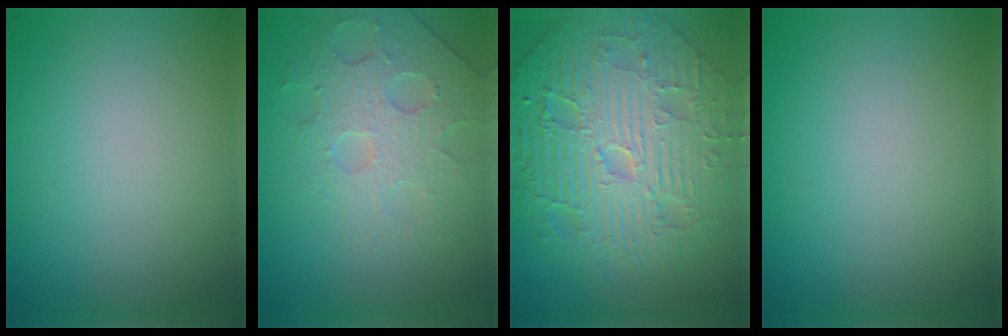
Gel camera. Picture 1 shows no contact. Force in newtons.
{"total": 3.8, "press": 3.6, "slide": 1.2}
{"total": 11.8, "press": 7.8, "slide": 8.8}
{"total": 0.0}